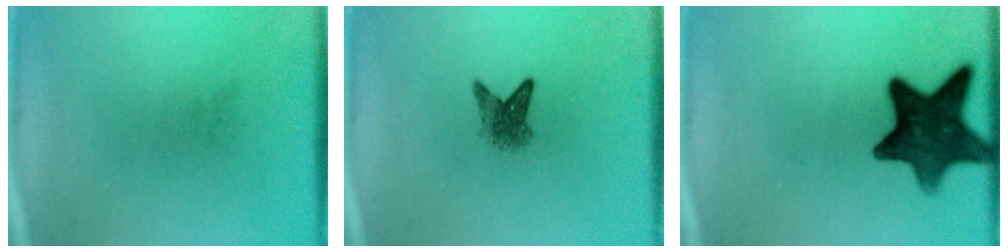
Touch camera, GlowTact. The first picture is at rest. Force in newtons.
{"total": 3.1}
{"total": 12.7}